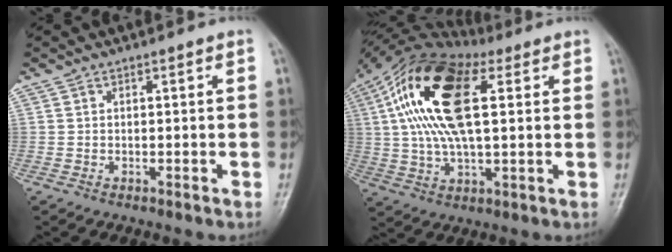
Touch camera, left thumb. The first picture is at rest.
{"total": 20.2, "force": [5.2, 9.3, 17.2], "torque": [-0.341, 0.018, 0.084]}